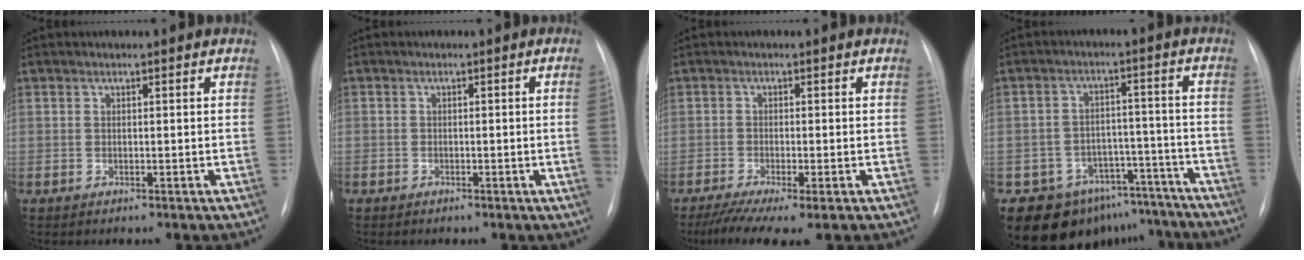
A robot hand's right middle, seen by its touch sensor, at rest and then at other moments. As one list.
[{"total": 2.0, "force": [-0.5, -0.5, 1.9], "torque": [-0.028, 0.002, -0.008]}, {"total": 7.5, "force": [-5.1, 1.1, 5.4], "torque": [-0.092, -0.019, -0.085]}, {"total": 14.2, "force": [-11.4, 8.3, 2.0], "torque": [-0.017, 0.053, -0.147]}]